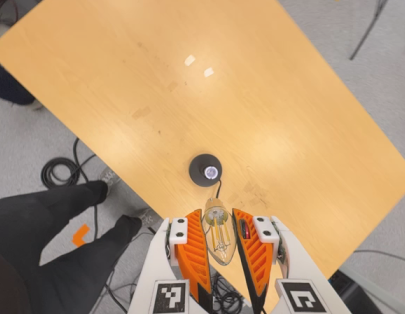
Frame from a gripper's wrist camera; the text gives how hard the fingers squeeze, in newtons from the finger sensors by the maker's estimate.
{"total": 15.9, "left": 17.8, "right": 14.0}